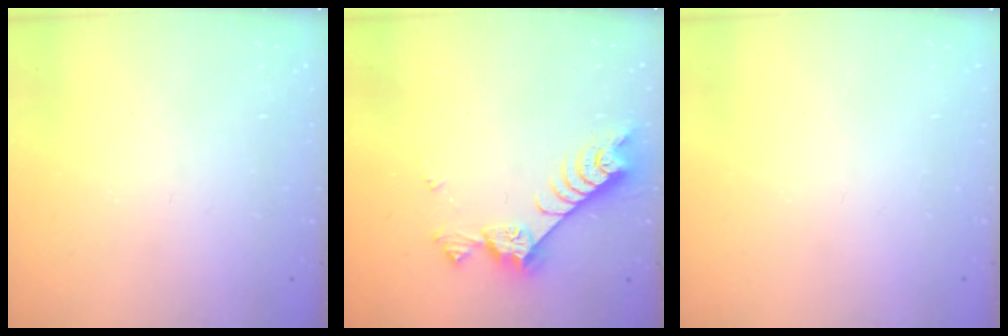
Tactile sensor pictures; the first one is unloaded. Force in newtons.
{"total": 7.7, "press": 7.6, "slide": 1.2}
{"total": 0.0}